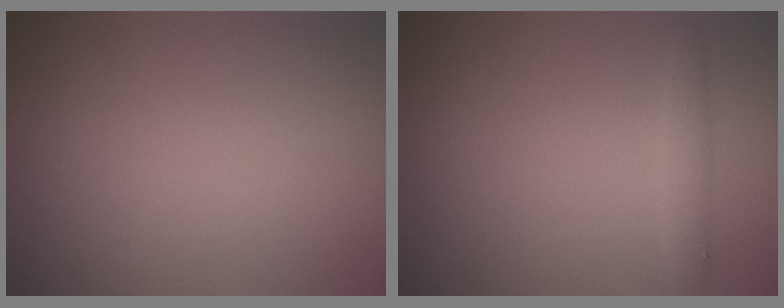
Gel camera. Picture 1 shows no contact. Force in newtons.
{"total": 1.3, "press": 1.3, "slide": 0.2}